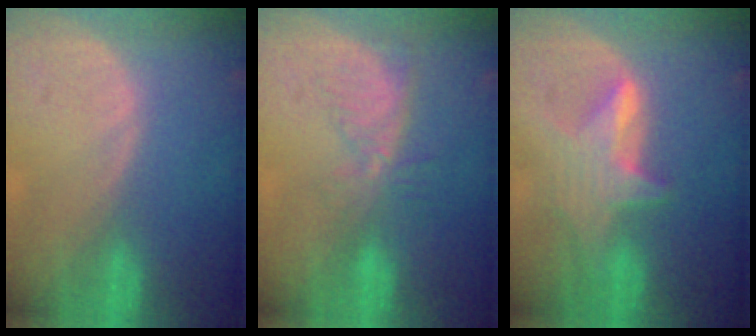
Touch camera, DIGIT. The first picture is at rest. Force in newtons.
{"total": 5.4, "press": 4.6, "slide": 2.8}
{"total": 6.0, "press": 5.9, "slide": 1.1}